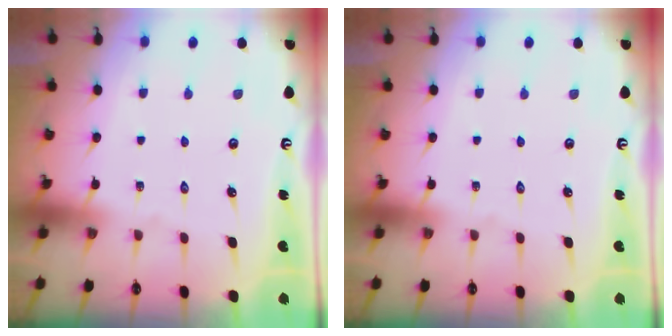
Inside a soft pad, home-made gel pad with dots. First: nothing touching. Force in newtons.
{"total": 0.0}